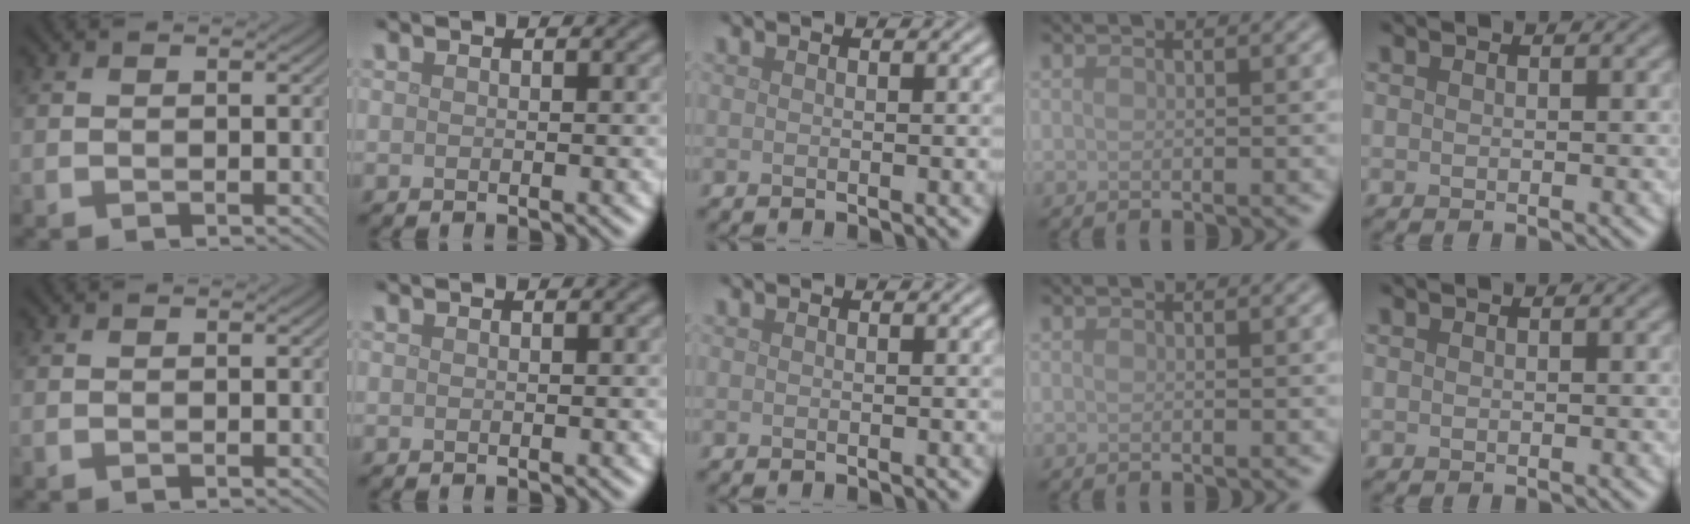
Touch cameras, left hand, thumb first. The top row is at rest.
{}